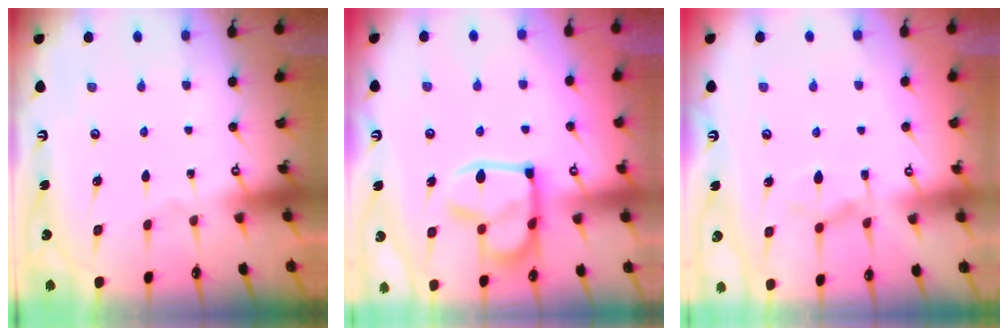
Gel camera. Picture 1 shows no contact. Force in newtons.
{"total": 15.5, "press": 15.4, "slide": 1.3}
{"total": 1.4, "press": 0.3, "slide": 1.3}